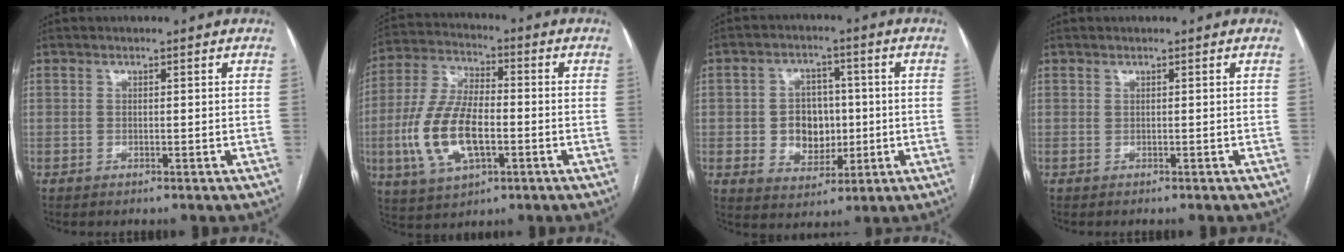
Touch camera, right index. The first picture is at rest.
{"total": 13.8, "force": [-3.1, 6.0, 12.0], "torque": [-0.265, 0.005, -0.056]}
{"total": 8.4, "force": [-0.3, 6.7, 5.1], "torque": [-0.087, 0.014, 0.007]}
{"total": 0.0}